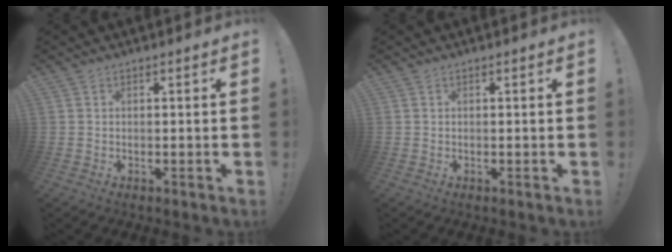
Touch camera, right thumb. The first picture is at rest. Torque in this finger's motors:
{"motor_torque": [0.01, 0.01, -0.02, 0.03, 0.04]}